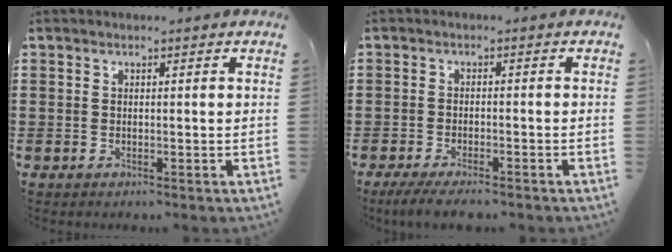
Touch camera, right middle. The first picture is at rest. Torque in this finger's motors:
{"motor_torque": [1.45, 0.68, 0.17, 0.07]}